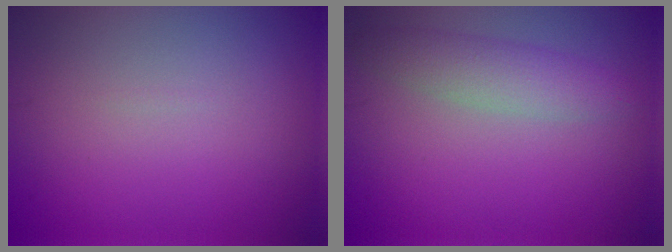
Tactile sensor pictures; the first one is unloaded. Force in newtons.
{"total": 3.1, "press": 3.1, "slide": 0.1}